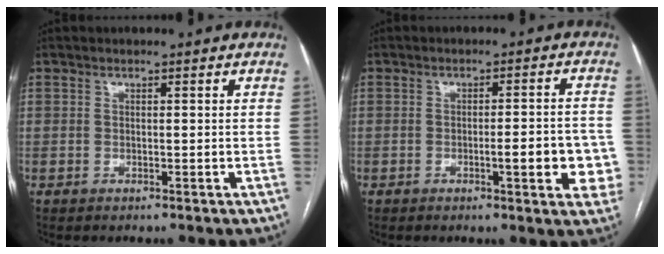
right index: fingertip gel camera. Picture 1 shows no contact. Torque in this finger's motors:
{"motor_torque": [0.98, -0.35, 0.59, 0.10]}